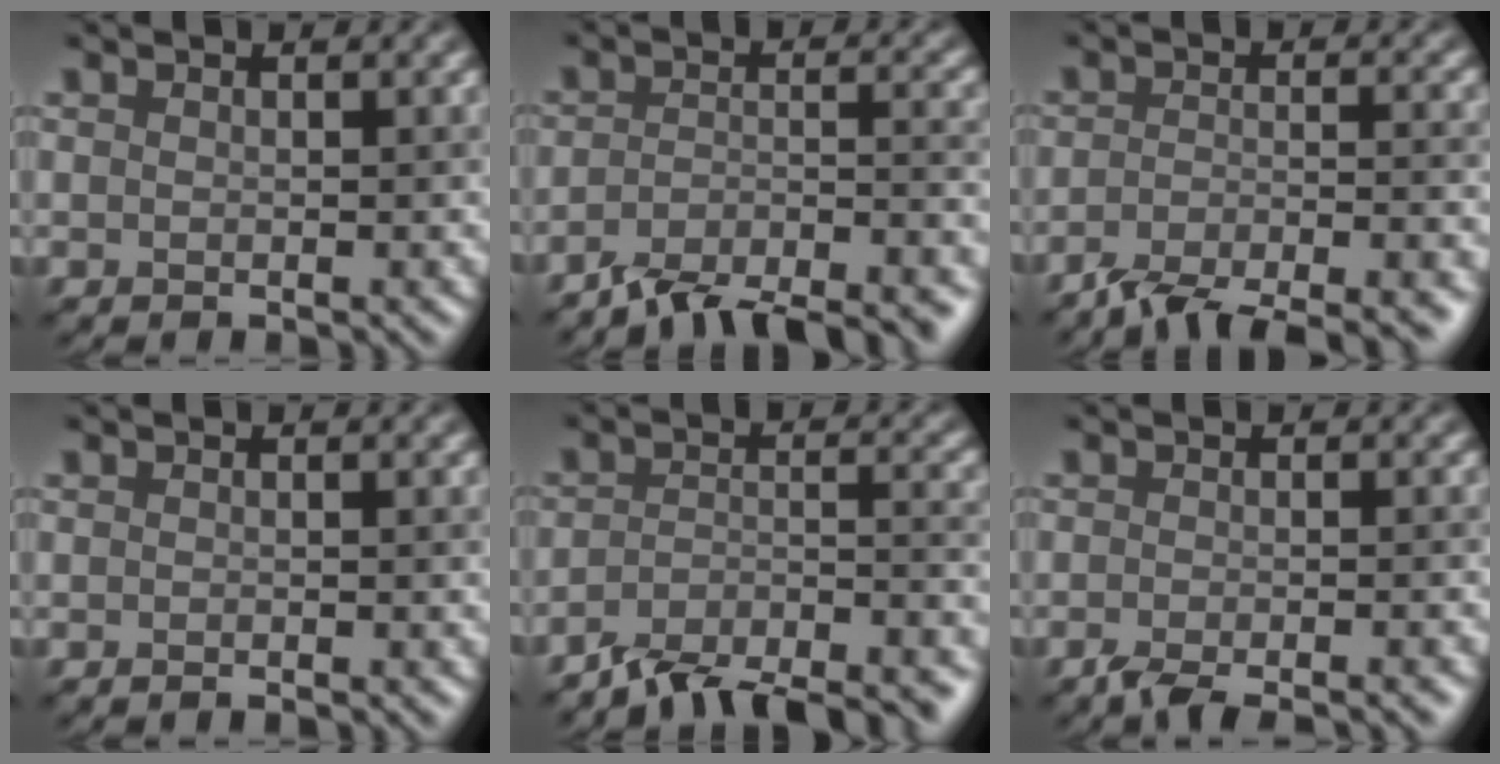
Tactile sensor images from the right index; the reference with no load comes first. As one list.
[{"total": 7.7, "force": [-6.5, 1.9, 3.7], "torque": [-0.060, 0.001, -0.106]}, {"total": 6.4, "force": [-5.3, 1.2, 3.4], "torque": [-0.061, -0.002, -0.089]}, {"total": 0.7, "force": [-0.6, -0.1, 0.2], "torque": [-0.002, 0.002, -0.010]}, {"total": 8.6, "force": [-7.4, 2.3, 3.6], "torque": [-0.056, -0.002, -0.119]}, {"total": 3.5, "force": [-2.8, 0.4, 2.1], "torque": [-0.032, -0.001, -0.051]}]